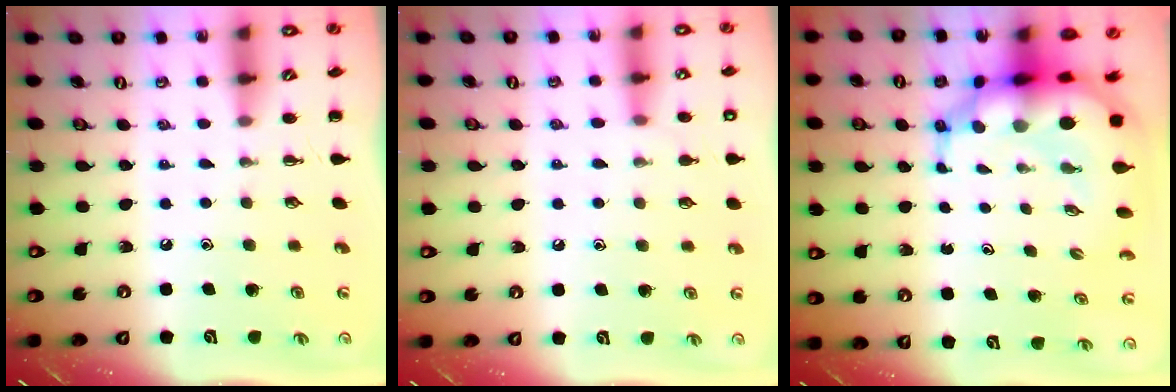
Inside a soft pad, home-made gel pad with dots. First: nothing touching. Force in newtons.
{"total": 6.1, "press": 5.8, "slide": 1.9}
{"total": 10.9, "press": 10.5, "slide": 2.7}